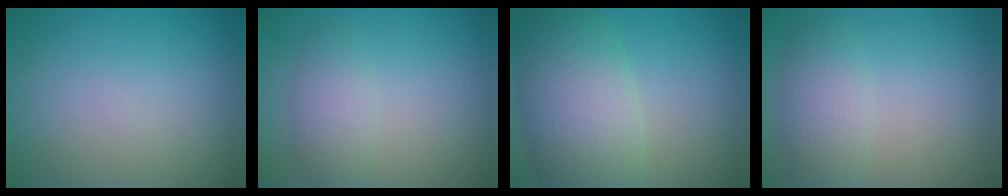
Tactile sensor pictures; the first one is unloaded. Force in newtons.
{"total": 2.4, "press": 2.4, "slide": 0.1}
{"total": 8.2, "press": 8.2, "slide": 0.2}
{"total": 3.2, "press": 3.2, "slide": 0.1}